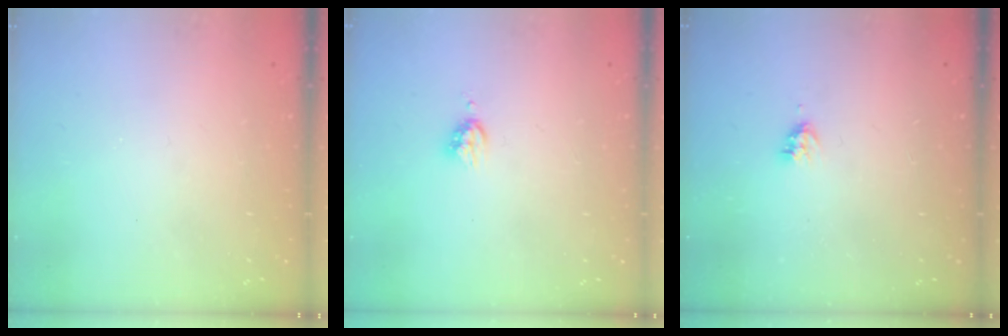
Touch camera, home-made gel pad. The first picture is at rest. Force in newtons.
{"total": 4.2, "press": 4.2, "slide": 0.6}
{"total": 3.6, "press": 3.6, "slide": 0.5}